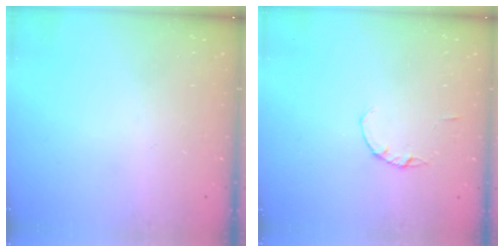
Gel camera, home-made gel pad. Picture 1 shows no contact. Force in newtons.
{"total": 1.4, "press": 1.3, "slide": 0.3}